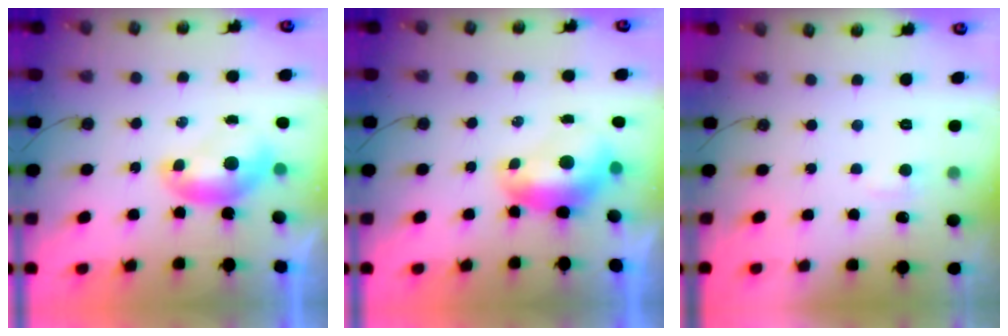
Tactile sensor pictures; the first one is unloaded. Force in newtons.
{"total": 1.6, "press": 1.4, "slide": 0.7}
{"total": 1.8, "press": 1.7, "slide": 0.6}